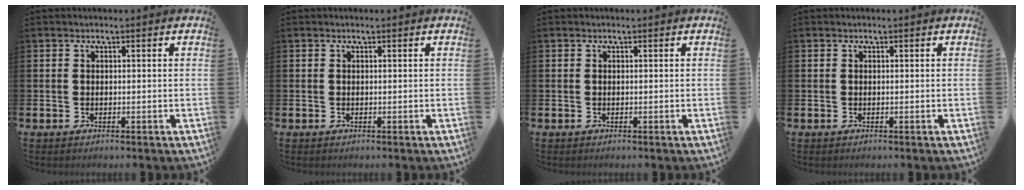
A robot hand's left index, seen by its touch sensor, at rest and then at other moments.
{"total": 0.0}
{"total": 0.0}
{"total": 0.0}